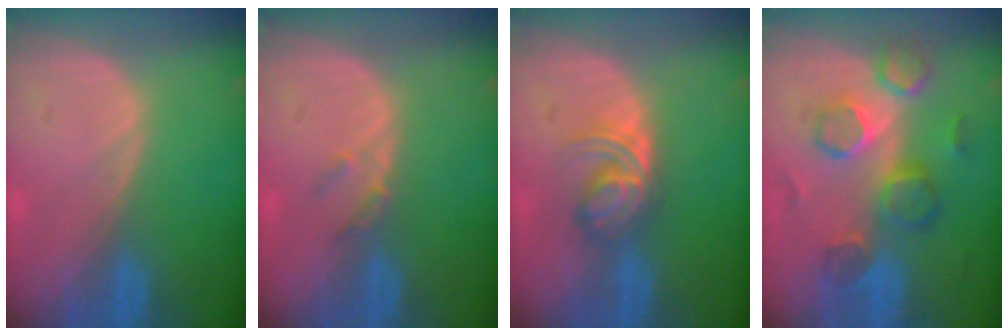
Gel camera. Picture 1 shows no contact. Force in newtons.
{"total": 1.8, "press": 1.6, "slide": 0.8}
{"total": 5.9, "press": 5.1, "slide": 2.8}
{"total": 8.5, "press": 8.3, "slide": 2.1}